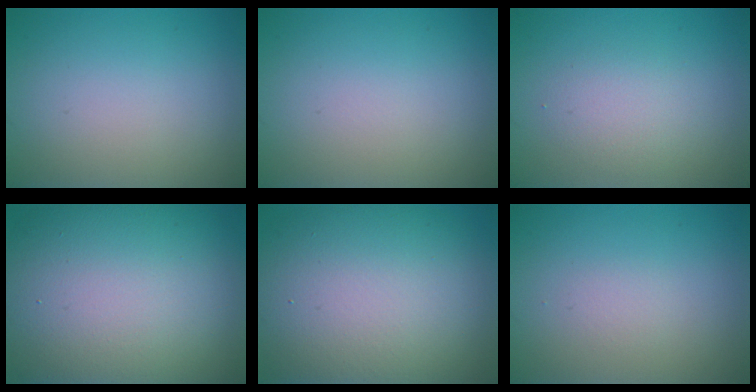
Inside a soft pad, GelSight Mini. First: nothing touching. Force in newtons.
{"total": 0.0}
{"total": 2.2, "press": 2.2, "slide": 0.0}
{"total": 17.5, "press": 17.5, "slide": 0.8}
{"total": 14.5, "press": 14.5, "slide": 0.7}
{"total": 0.7, "press": 0.7, "slide": 0.0}